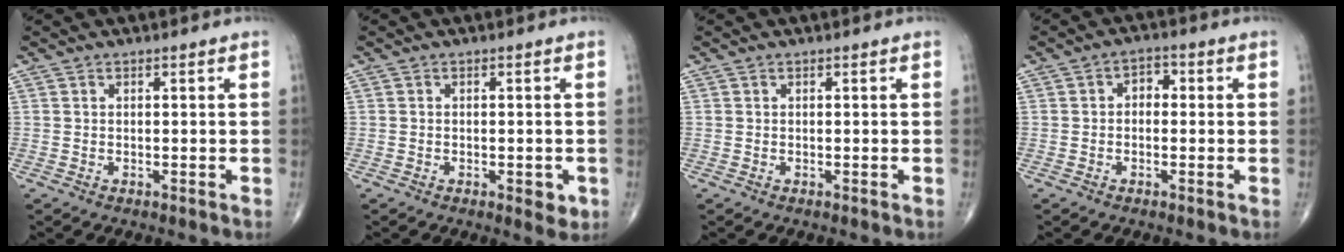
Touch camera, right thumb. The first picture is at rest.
{"total": 2.9, "force": [-0.9, 1.4, 2.3], "torque": [-0.022, -0.002, -0.009]}
{"total": 0.0}
{"total": 3.2, "force": [0.0, 2.3, 2.2], "torque": [-0.015, 0.013, -0.011]}